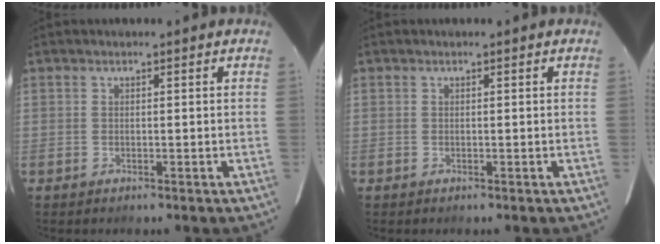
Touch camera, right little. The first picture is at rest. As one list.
[{"total": 0.0}]